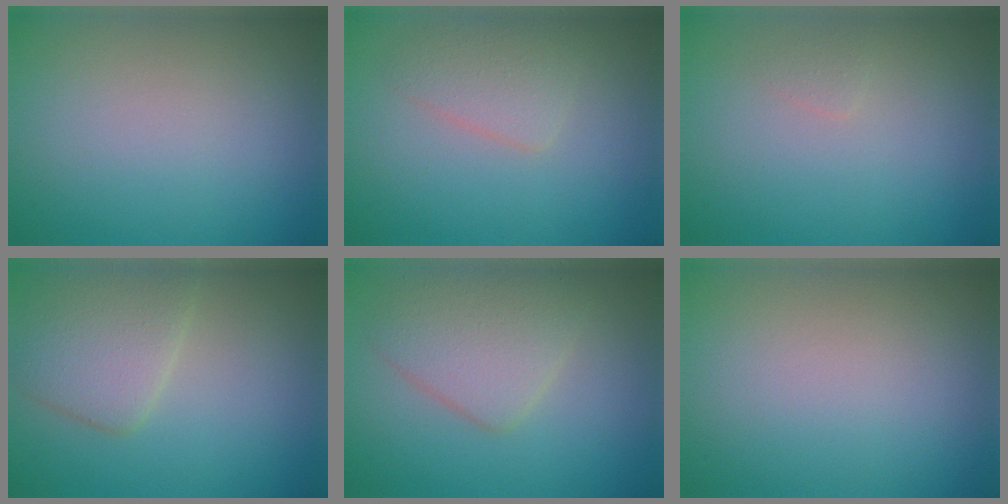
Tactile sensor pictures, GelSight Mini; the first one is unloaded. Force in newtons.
{"total": 2.4, "press": 2.4, "slide": 0.1}
{"total": 0.6, "press": 0.6, "slide": 0.1}
{"total": 4.4, "press": 4.4, "slide": 0.1}
{"total": 4.4, "press": 4.4, "slide": 0.1}
{"total": 0.0}